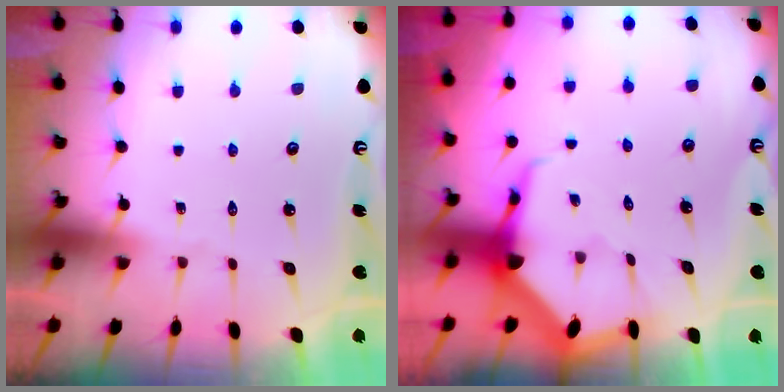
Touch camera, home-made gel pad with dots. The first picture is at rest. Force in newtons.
{"total": 6.6, "press": 6.6, "slide": 0.9}